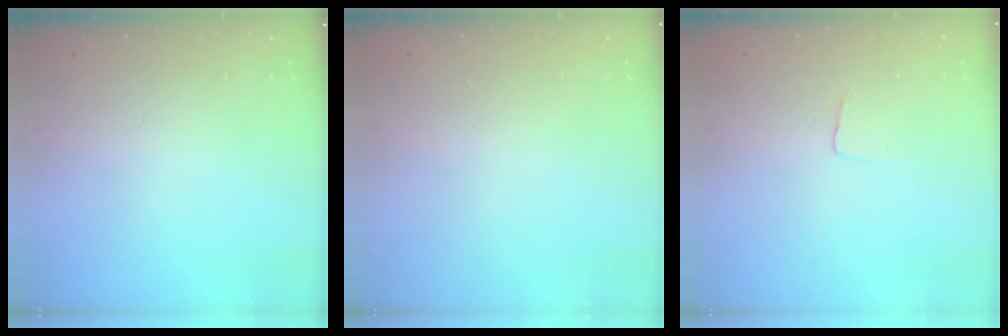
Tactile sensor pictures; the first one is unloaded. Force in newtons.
{"total": 0.0}
{"total": 3.2, "press": 3.2, "slide": 0.2}